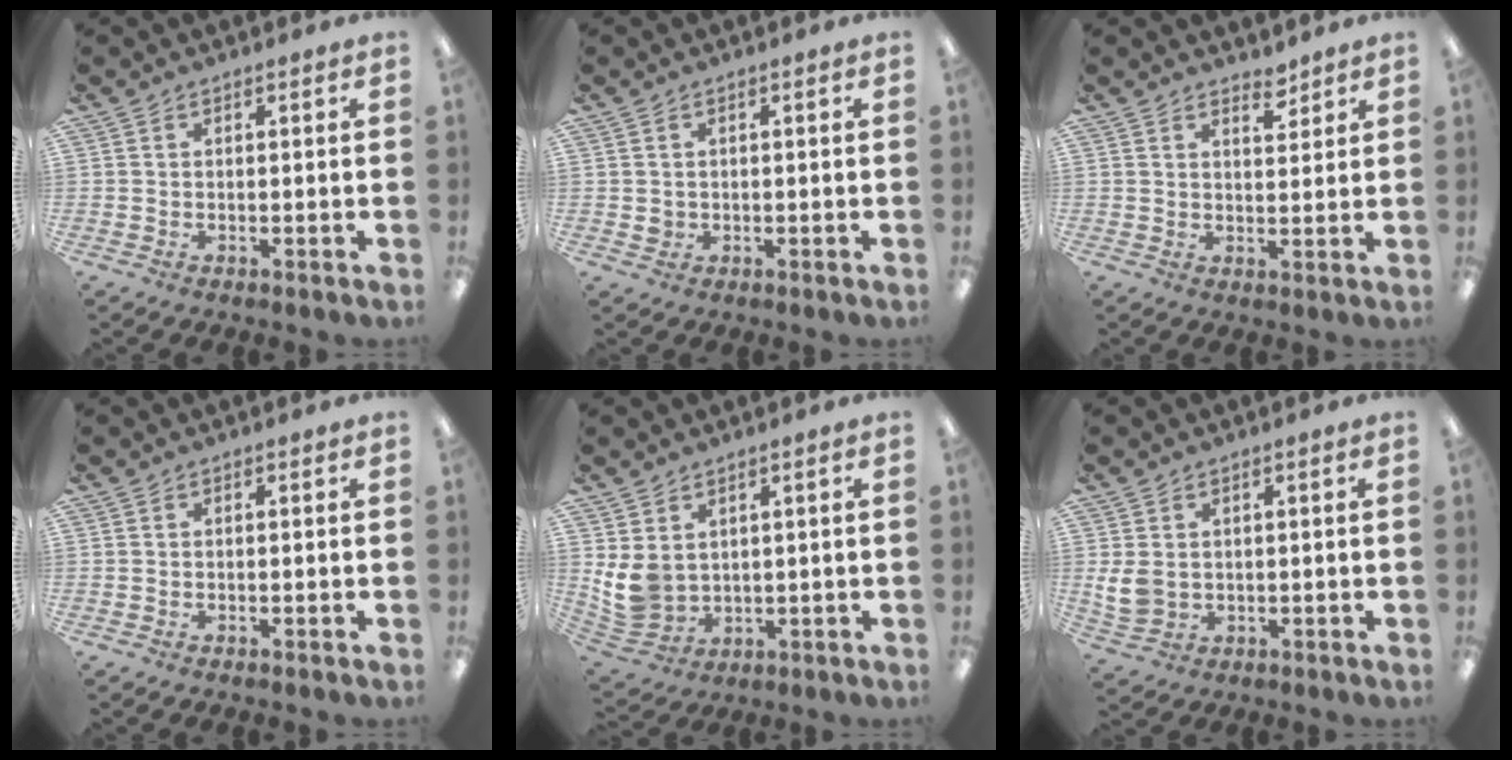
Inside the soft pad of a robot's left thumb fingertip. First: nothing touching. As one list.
[{"total": 1.5, "force": [0.4, 1.4, 0.3], "torque": [-0.007, 0.004, 0.007]}, {"total": 3.8, "force": [3.4, 1.5, 0.9], "torque": [0.003, -0.023, 0.058]}, {"total": 0.0}, {"total": 8.3, "force": [2.2, 6.6, 4.5], "torque": [-0.121, -0.009, 0.046]}, {"total": 5.2, "force": [1.5, 4.2, 2.6], "torque": [-0.057, -0.003, 0.030]}]